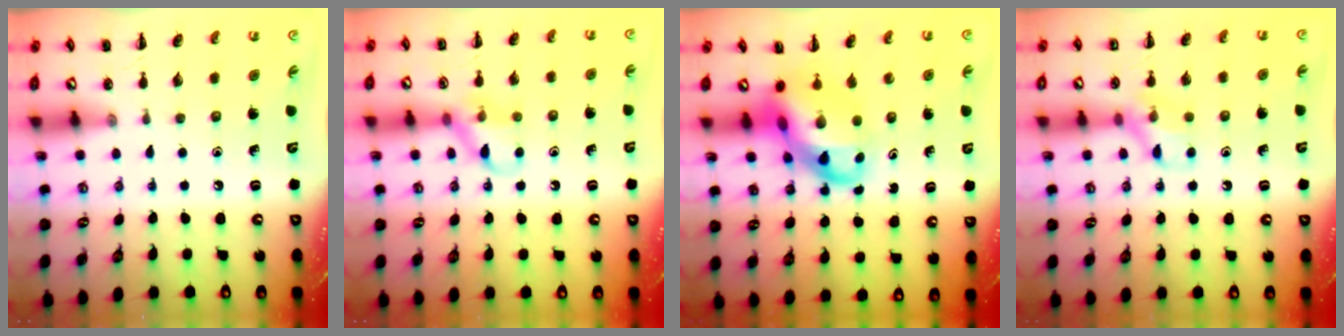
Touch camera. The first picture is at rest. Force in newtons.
{"total": 9.1, "press": 9.1, "slide": 0.8}
{"total": 11.7, "press": 11.3, "slide": 3.2}
{"total": 9.6, "press": 9.5, "slide": 1.2}